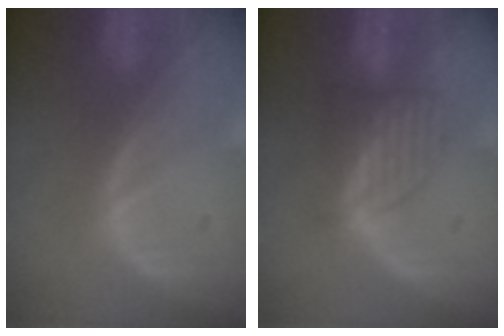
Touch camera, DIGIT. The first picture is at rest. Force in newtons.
{"total": 6.2, "press": 5.5, "slide": 2.9}